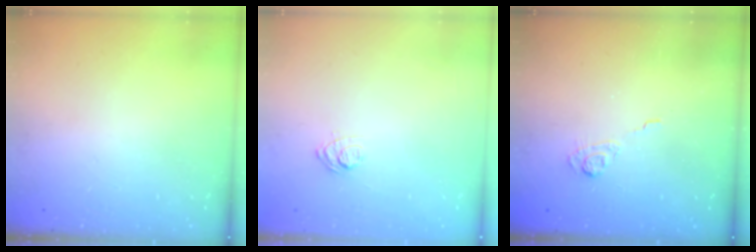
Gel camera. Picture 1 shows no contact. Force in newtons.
{"total": 8.2, "press": 8.0, "slide": 1.5}
{"total": 3.2, "press": 2.8, "slide": 1.6}